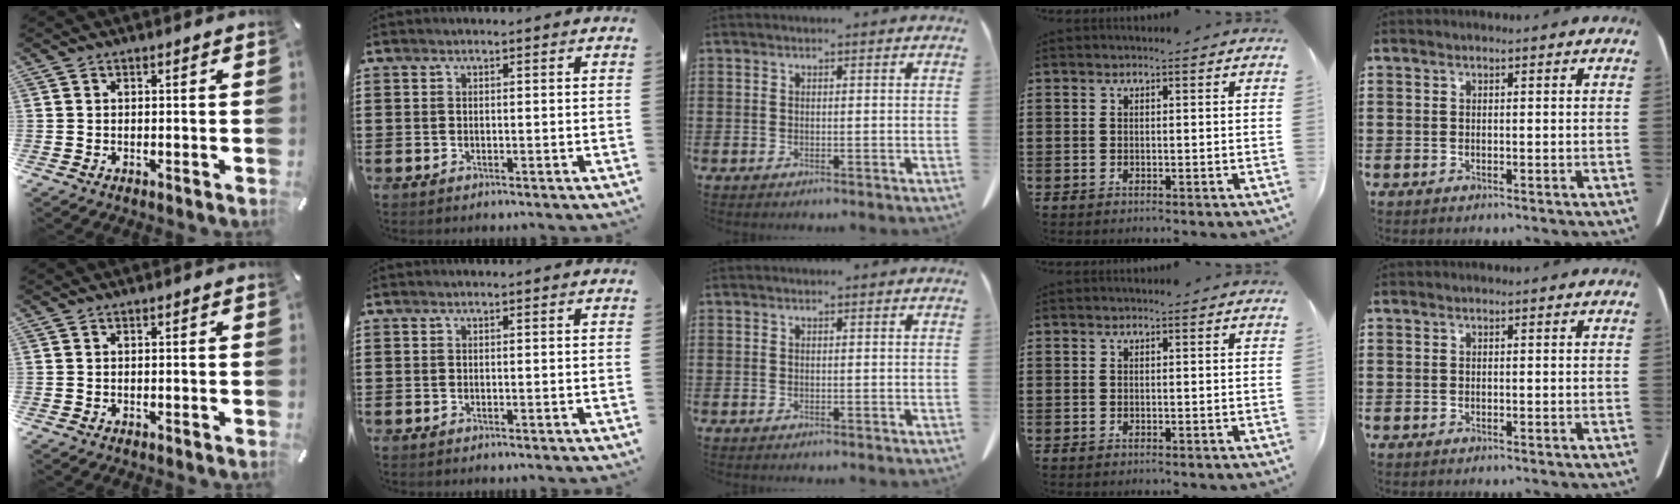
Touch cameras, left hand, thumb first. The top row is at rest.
{}